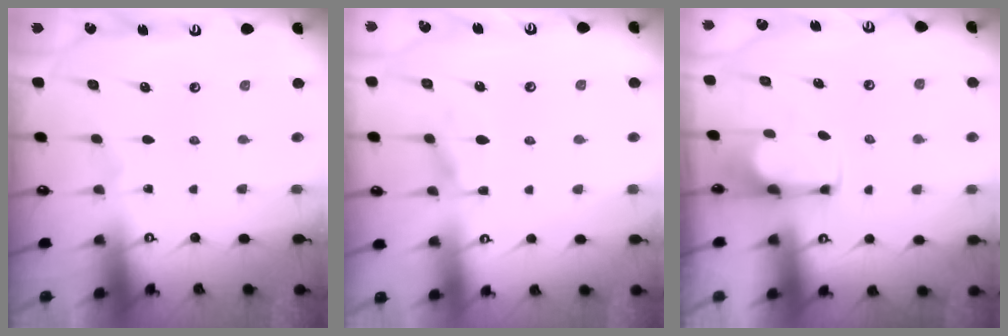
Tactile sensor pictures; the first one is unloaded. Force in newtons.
{"total": 1.4, "press": 0.3, "slide": 1.4}
{"total": 2.6, "press": 2.5, "slide": 0.9}